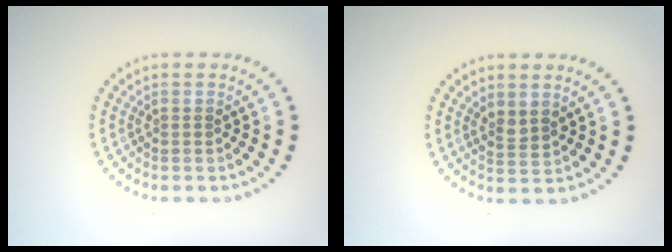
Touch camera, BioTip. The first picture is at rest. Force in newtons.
{"total": 1.5, "press": 1.3, "slide": 0.8}